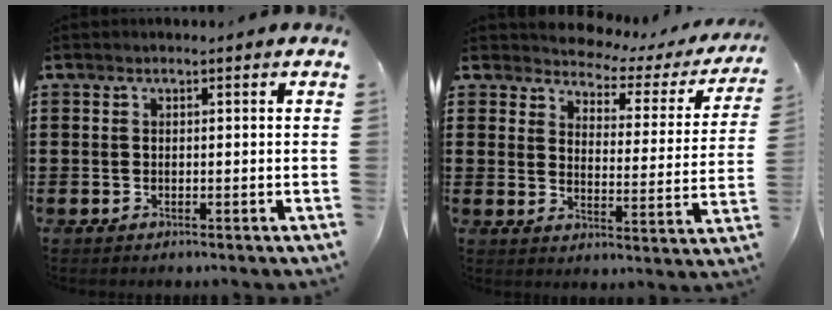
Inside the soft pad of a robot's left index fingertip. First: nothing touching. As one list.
[{"total": 2.9, "force": [2.7, 1.1, 0.2], "torque": [-0.017, -0.026, 0.037]}]